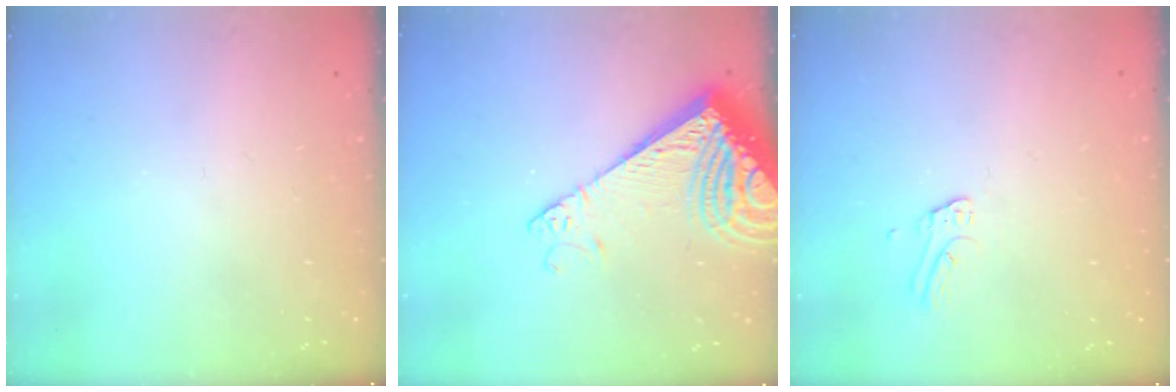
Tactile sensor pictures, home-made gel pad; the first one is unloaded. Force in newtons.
{"total": 13.3, "press": 13.2, "slide": 1.8}
{"total": 3.0, "press": 3.0, "slide": 0.1}